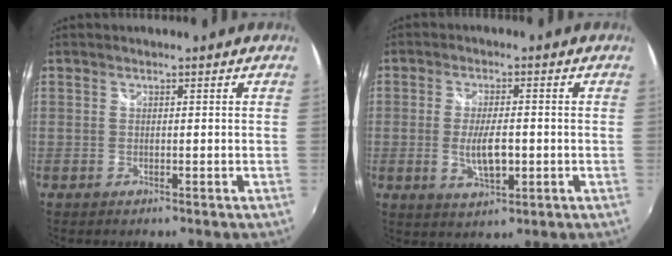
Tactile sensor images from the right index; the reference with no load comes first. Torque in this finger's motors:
{"motor_torque": [0.21, -0.11, 0.23, 0.09]}